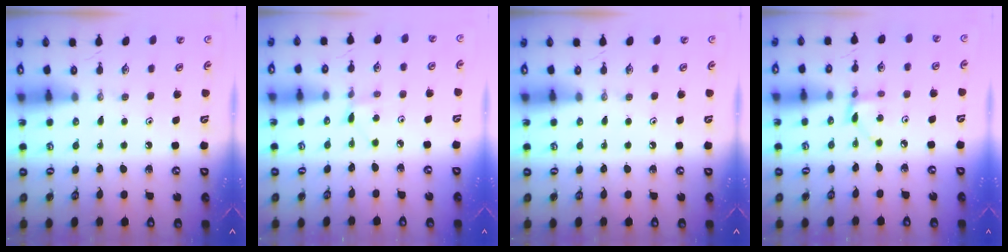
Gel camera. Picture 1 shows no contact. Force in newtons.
{"total": 2.8, "press": 2.8, "slide": 0.3}
{"total": 0.0}
{"total": 3.6, "press": 3.6, "slide": 0.1}